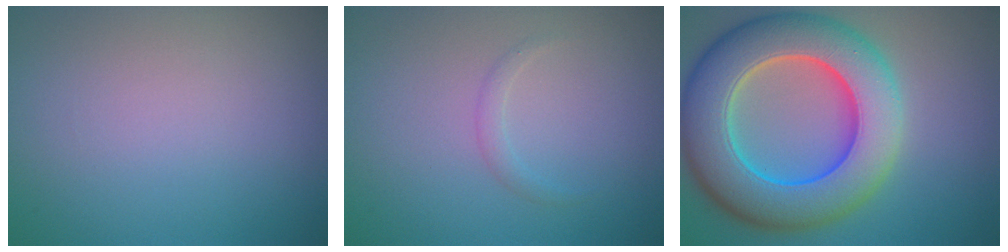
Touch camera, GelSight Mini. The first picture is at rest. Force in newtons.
{"total": 0.9, "press": 0.9, "slide": 0.0}
{"total": 12.2, "press": 12.2, "slide": 0.4}